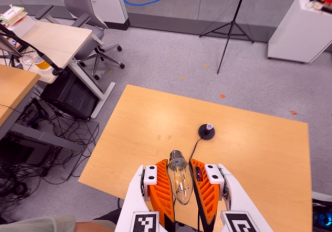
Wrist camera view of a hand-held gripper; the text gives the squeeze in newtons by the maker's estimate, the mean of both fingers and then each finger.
{"total": 21.6, "left": 23.5, "right": 19.6}